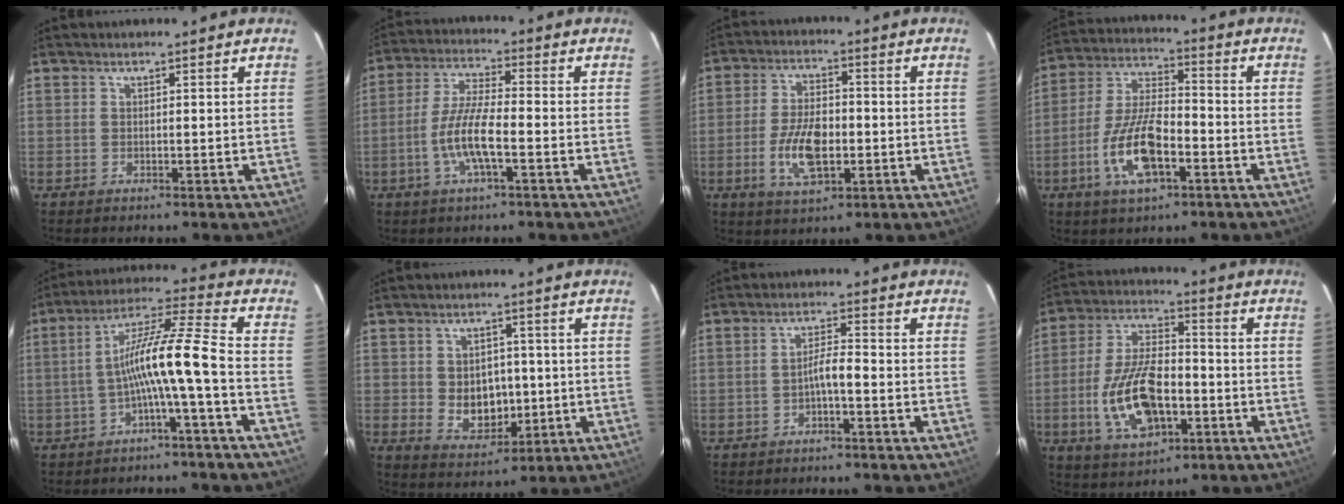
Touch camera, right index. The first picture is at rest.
{"total": 9.2, "force": [-3.1, 1.7, 8.5], "torque": [-0.175, 0.002, -0.062]}
{"total": 10.2, "force": [-2.6, 4.9, 8.6], "torque": [-0.172, -0.002, -0.044]}
{"total": 13.3, "force": [-5.3, 4.9, 11.2], "torque": [-0.237, -0.002, -0.098]}
{"total": 10.5, "force": [-3.4, -0.5, 9.9], "torque": [-0.196, 0.017, -0.063]}
{"total": 8.0, "force": [-0.6, 6.2, 5.0], "torque": [-0.096, 0.003, 0.010]}
{"total": 3.0, "force": [-1.7, 0.3, 2.5], "torque": [-0.051, 0.010, -0.030]}
{"total": 16.1, "force": [-4.6, 8.1, 13.2], "torque": [-0.272, 0.004, -0.074]}